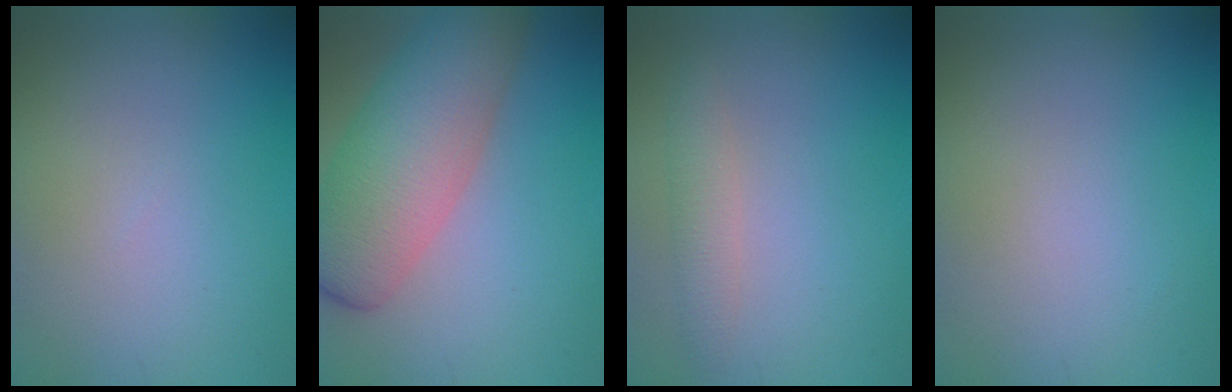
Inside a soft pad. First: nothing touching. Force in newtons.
{"total": 8.5, "press": 8.5, "slide": 0.3}
{"total": 1.9, "press": 1.9, "slide": 0.0}
{"total": 0.0}